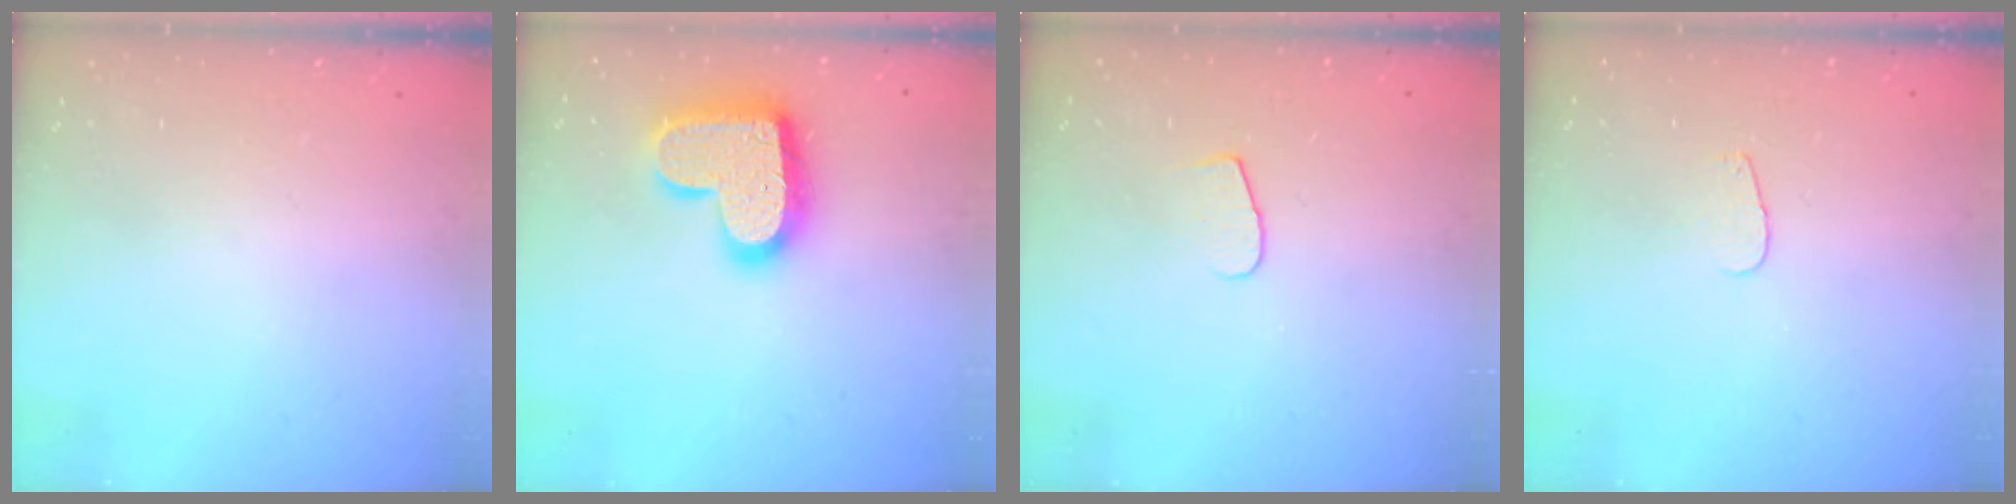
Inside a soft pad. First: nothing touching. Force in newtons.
{"total": 19.0, "press": 19.0, "slide": 1.1}
{"total": 5.9, "press": 5.9, "slide": 0.6}
{"total": 2.8, "press": 2.8, "slide": 0.2}